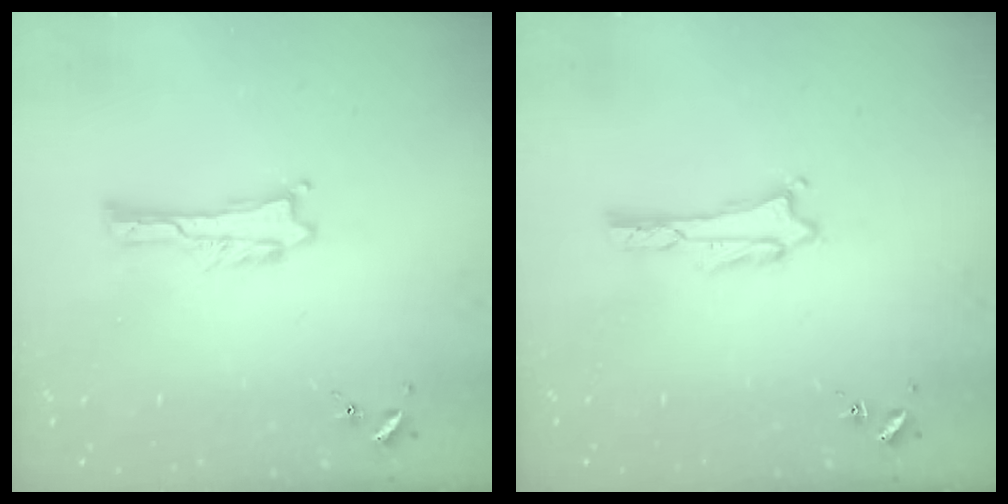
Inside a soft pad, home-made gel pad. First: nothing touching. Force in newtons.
{"total": 1.8, "press": 1.8, "slide": 0.2}